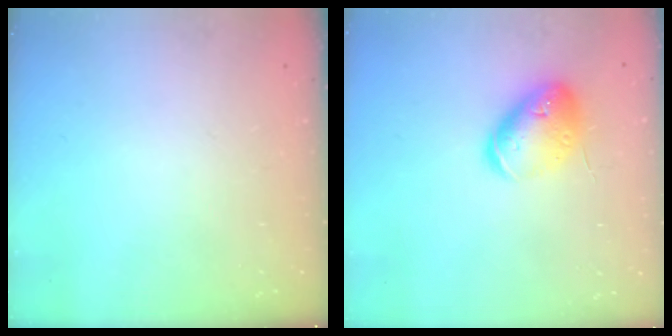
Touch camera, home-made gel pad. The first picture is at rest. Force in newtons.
{"total": 15.2, "press": 15.0, "slide": 2.5}